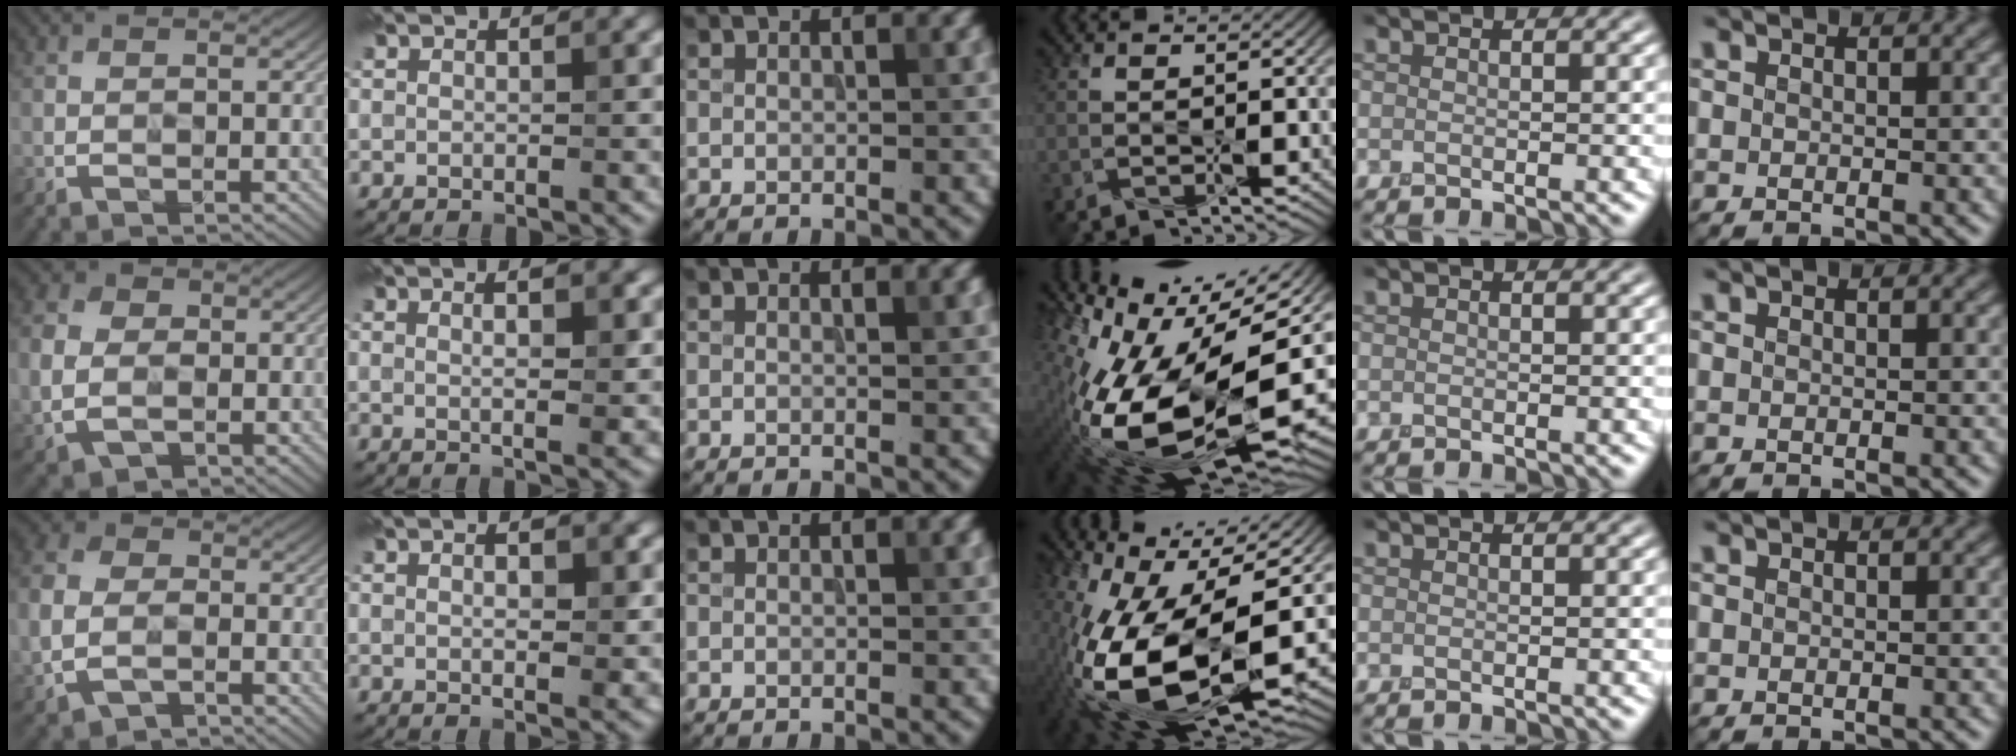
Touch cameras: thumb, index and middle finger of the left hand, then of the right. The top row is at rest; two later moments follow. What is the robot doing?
{"motion": "wipe", "object": "whiteboard"}